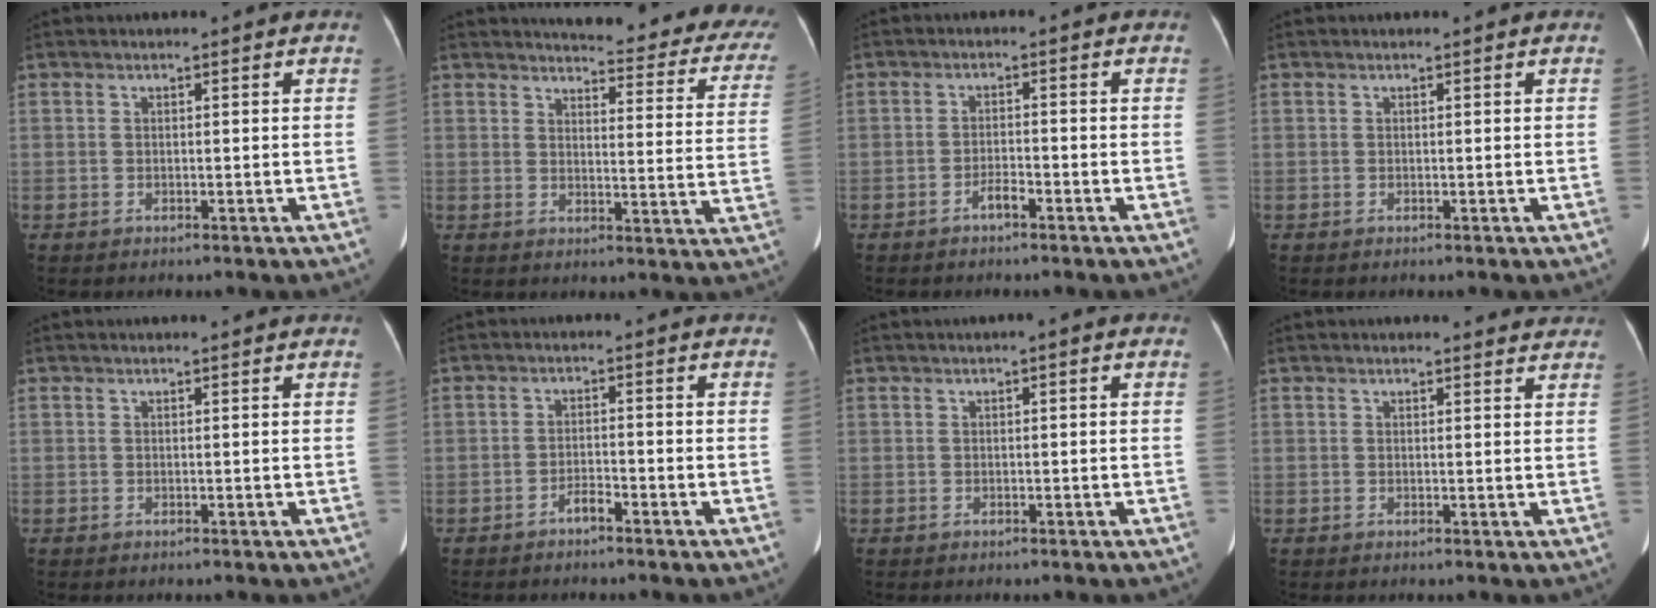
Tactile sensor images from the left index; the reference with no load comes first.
{"total": 21.4, "force": [19.5, 3.8, 7.8], "torque": [-0.073, -0.087, 0.198]}
{"total": 2.0, "force": [-1.6, 0.4, 1.2], "torque": [-0.024, 0.000, -0.026]}
{"total": 0.0}
{"total": 1.4, "force": [1.3, 0.0, 0.4], "torque": [-0.009, 0.013, 0.018]}
{"total": 1.9, "force": [-1.7, 0.2, 0.9], "torque": [-0.019, 0.000, -0.028]}
{"total": 0.6, "force": [0.0, 0.1, 0.6], "torque": [-0.012, 0.001, -0.002]}
{"total": 4.3, "force": [4.2, 1.0, 0.5], "torque": [0.002, -0.004, 0.032]}